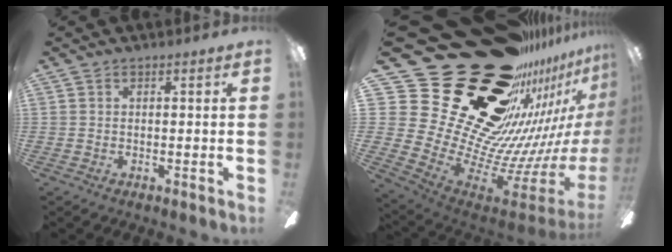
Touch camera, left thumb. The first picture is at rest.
{"total": 41.2, "force": [24.4, 21.1, 25.7], "torque": [-0.375, -0.244, 0.538]}